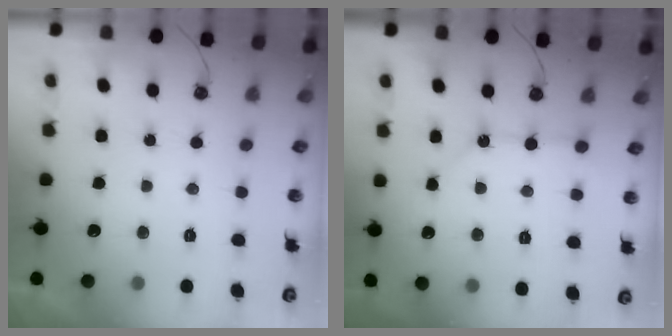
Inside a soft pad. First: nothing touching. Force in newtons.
{"total": 4.7, "press": 4.7, "slide": 0.3}